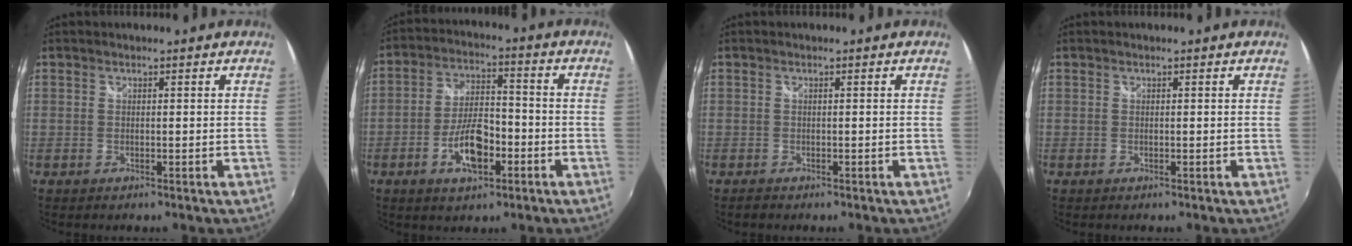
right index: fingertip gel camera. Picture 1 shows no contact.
{"total": 9.6, "force": [-4.1, 4.3, 7.6], "torque": [-0.149, 0.005, -0.065]}
{"total": 0.7, "force": [-0.7, 0.3, 0.3], "torque": [-0.009, -0.003, -0.010]}
{"total": 0.0}